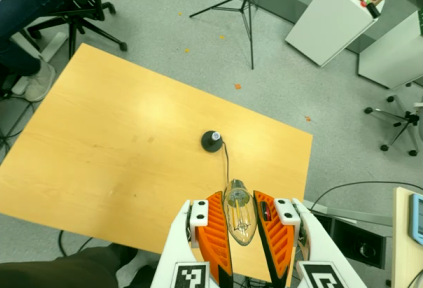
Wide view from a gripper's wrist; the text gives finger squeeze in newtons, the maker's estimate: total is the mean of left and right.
{"total": 11.2, "left": 11.9, "right": 10.5}